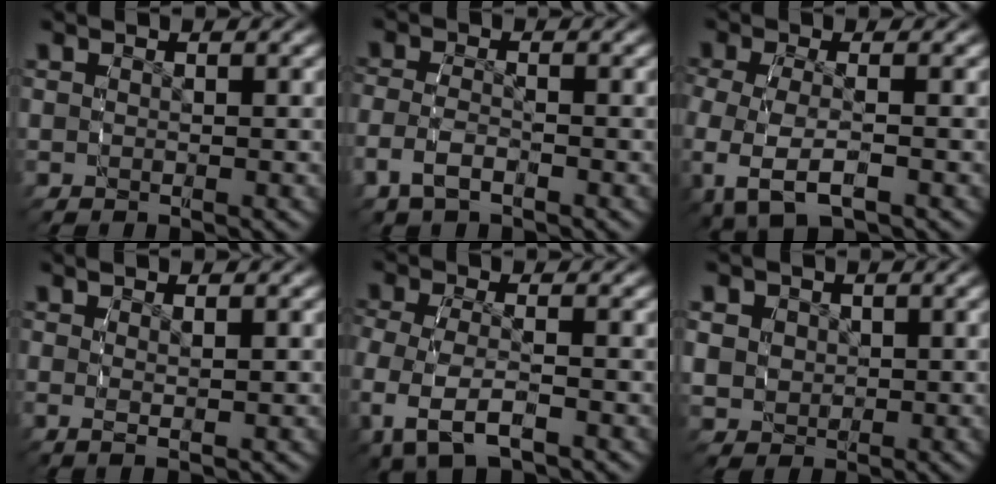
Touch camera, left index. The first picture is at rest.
{"total": 3.0, "force": [-1.6, 1.5, 1.9], "torque": [-0.052, -0.015, -0.021]}
{"total": 5.6, "force": [-1.4, 3.3, 4.3], "torque": [-0.116, -0.026, -0.006]}
{"total": 1.5, "force": [0.5, -0.4, 1.4], "torque": [-0.022, -0.004, 0.013]}
{"total": 4.9, "force": [-1.4, 2.8, 3.8], "torque": [-0.100, -0.022, -0.010]}
{"total": 4.8, "force": [0.4, 4.3, 2.0], "torque": [-0.052, -0.018, 0.018]}